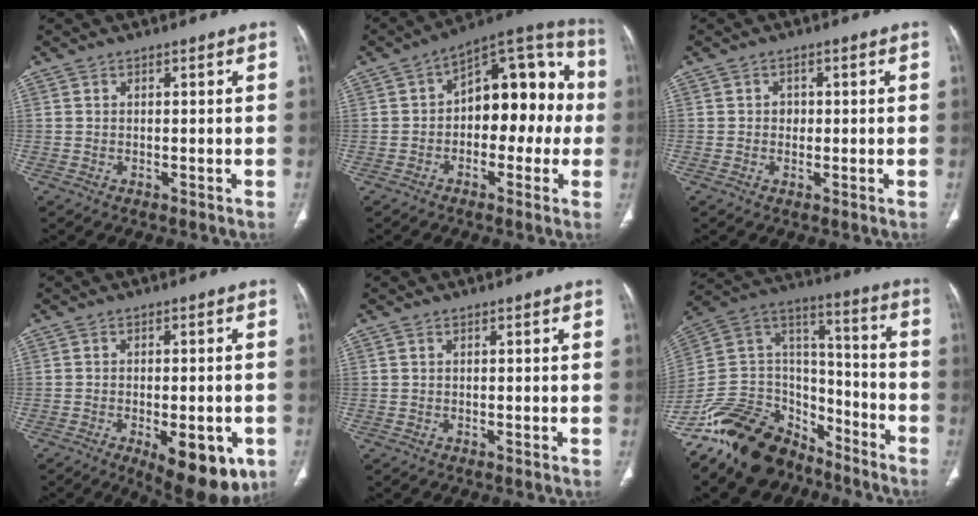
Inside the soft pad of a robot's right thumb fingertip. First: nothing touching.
{"total": 16.9, "force": [-0.2, 10.1, 13.6], "torque": [-0.131, 0.053, -0.016]}
{"total": 1.7, "force": [0.0, 1.4, 0.9], "torque": [-0.004, 0.003, 0.000]}
{"total": 13.5, "force": [-5.6, 5.8, 10.9], "torque": [-0.116, 0.001, -0.063]}
{"total": 0.0}
{"total": 24.1, "force": [-17.5, 13.0, 10.2], "torque": [-0.179, 0.097, -0.314]}